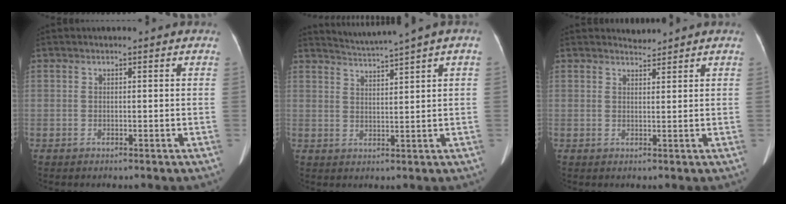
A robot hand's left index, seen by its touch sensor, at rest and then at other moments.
{"total": 4.4, "force": [3.6, -1.3, 2.0], "torque": [-0.037, 0.003, 0.067]}
{"total": 1.3, "force": [1.3, -0.2, -0.4], "torque": [-0.004, -0.001, 0.024]}